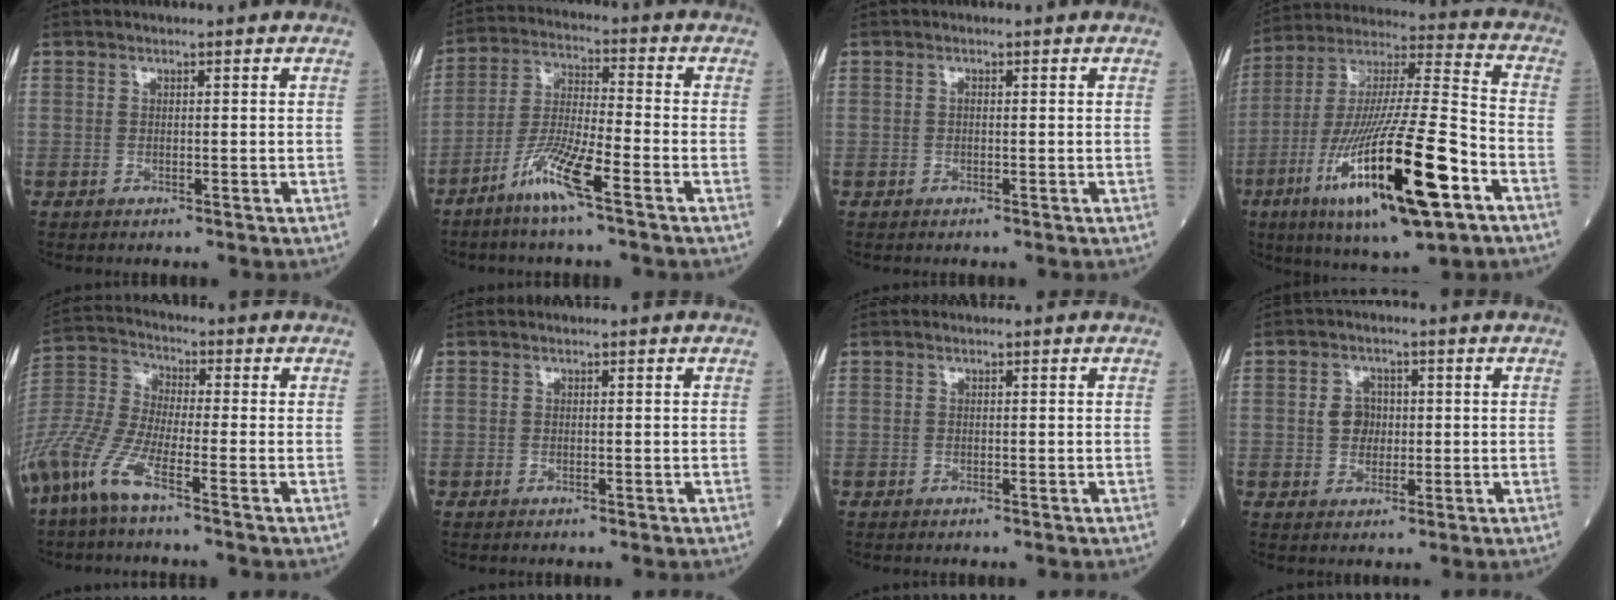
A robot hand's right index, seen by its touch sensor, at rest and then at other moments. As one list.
[{"total": 8.7, "force": [-5.2, 0.1, 6.9], "torque": [-0.142, -0.010, -0.105]}, {"total": 0.0}, {"total": 24.4, "force": [-10.2, 3.1, 21.9], "torque": [-0.408, -0.038, -0.171]}, {"total": 12.4, "force": [-7.6, 1.9, 9.6], "torque": [-0.229, -0.020, -0.158]}, {"total": 0.0}, {"total": 0.0}, {"total": 3.4, "force": [0.2, 3.0, 1.7], "torque": [-0.026, 0.008, 0.003]}]